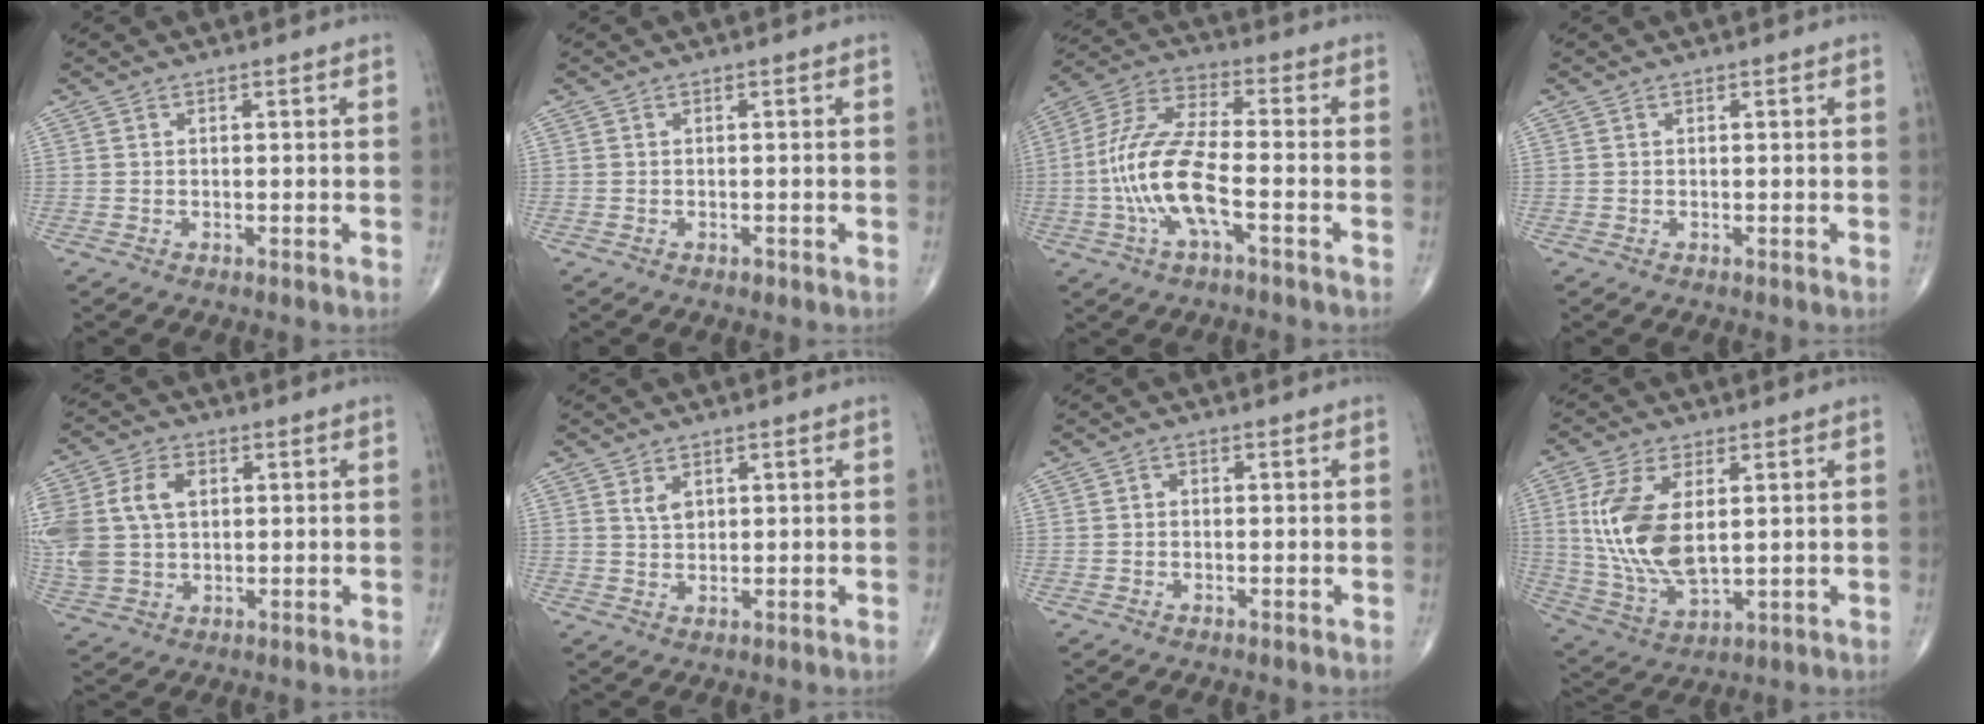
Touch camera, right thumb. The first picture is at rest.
{"total": 0.6, "force": [-0.4, 0.3, 0.3], "torque": [-0.004, -0.001, -0.007]}
{"total": 13.6, "force": [-3.5, 4.3, 12.4], "torque": [-0.273, 0.034, -0.071]}
{"total": 0.0}
{"total": 14.0, "force": [2.4, 9.9, 9.6], "torque": [-0.227, 0.009, 0.051]}
{"total": 2.5, "force": [1.1, 1.6, 1.5], "torque": [-0.020, -0.008, 0.024]}
{"total": 0.8, "force": [-0.2, 0.7, 0.4], "torque": [0.002, 0.003, -0.009]}
{"total": 14.3, "force": [2.4, 7.3, 12.1], "torque": [-0.251, -0.016, 0.059]}